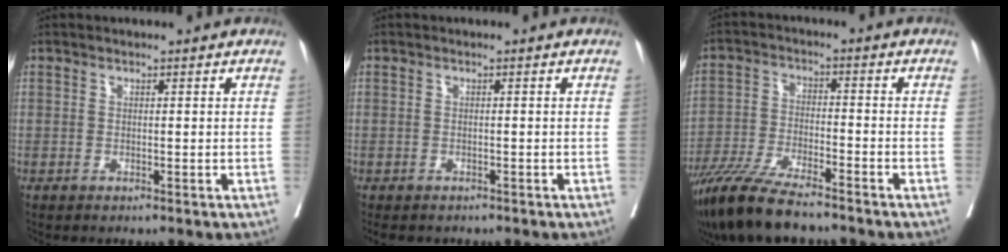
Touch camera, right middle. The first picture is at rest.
{"total": 4.3, "force": [-3.6, 1.9, 1.4], "torque": [-0.022, -0.005, -0.047]}
{"total": 12.4, "force": [-10.2, 1.8, 6.8], "torque": [-0.122, -0.033, -0.180]}